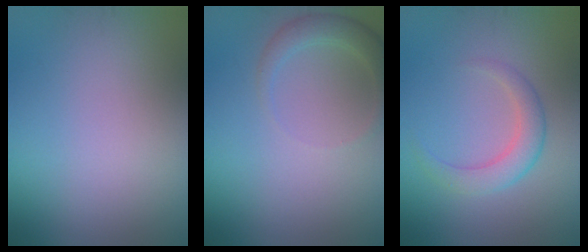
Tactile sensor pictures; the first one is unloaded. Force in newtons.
{"total": 2.2, "press": 2.2, "slide": 0.2}
{"total": 2.8, "press": 2.8, "slide": 0.1}